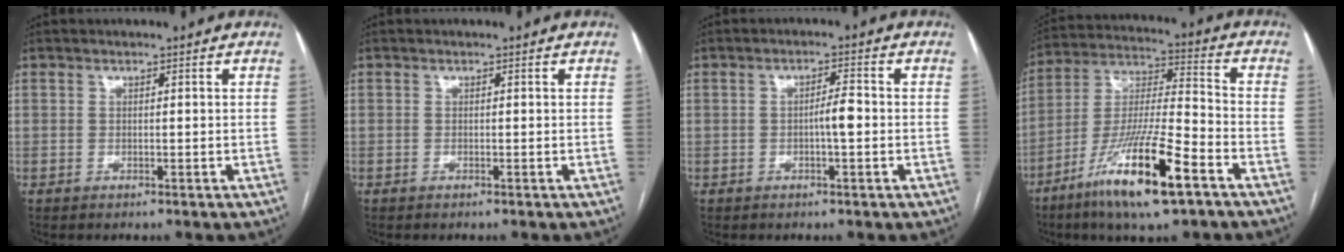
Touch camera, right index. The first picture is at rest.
{"total": 0.0}
{"total": 2.9, "force": [-0.6, 0.3, 2.8], "torque": [-0.044, 0.003, -0.011]}
{"total": 16.9, "force": [-9.3, 1.4, 14.0], "torque": [-0.283, -0.032, -0.170]}